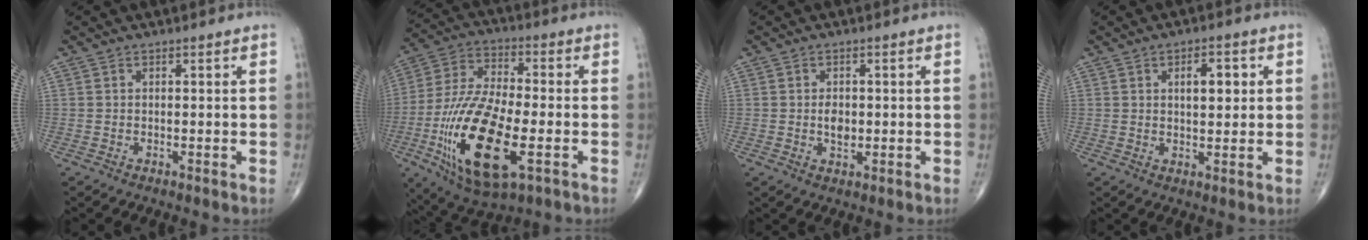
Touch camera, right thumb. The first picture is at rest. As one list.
[{"total": 22.0, "force": [-6.4, 8.6, 19.2], "torque": [-0.393, 0.004, -0.105]}, {"total": 3.1, "force": [0.0, 2.0, 2.4], "torque": [-0.033, -0.001, 0.001]}, {"total": 5.6, "force": [1.6, 2.7, 4.6], "torque": [-0.055, -0.004, 0.023]}]